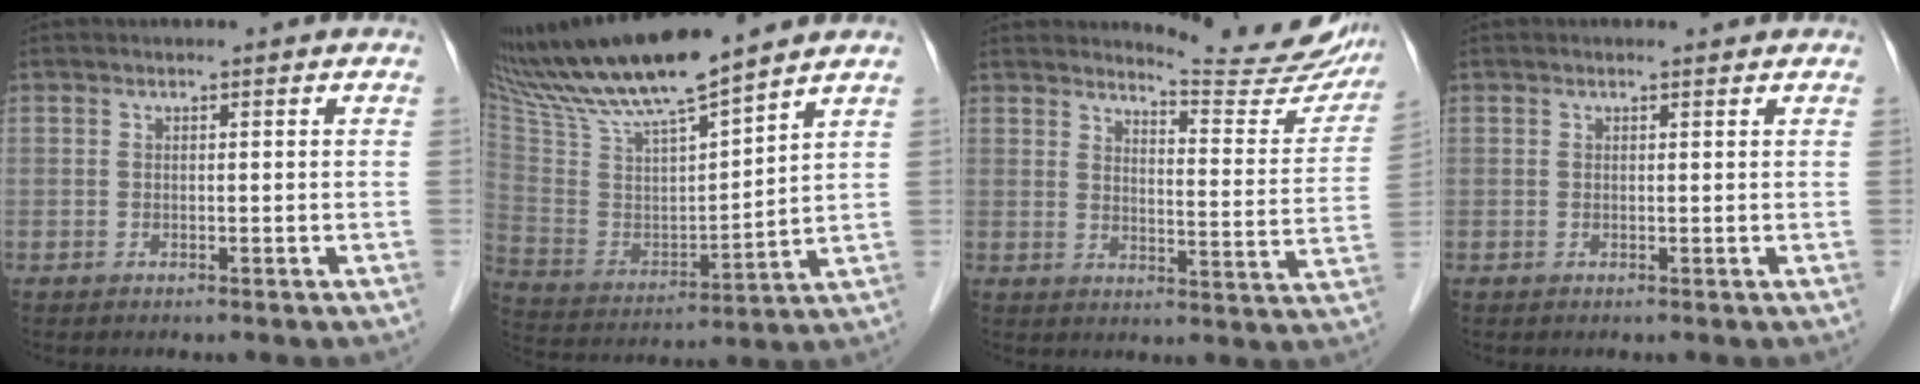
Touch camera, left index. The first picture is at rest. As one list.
[{"total": 18.0, "force": [15.8, 0.5, 8.7], "torque": [-0.167, 0.001, 0.299]}, {"total": 14.4, "force": [14.0, 1.1, 2.9], "torque": [-0.030, -0.083, 0.154]}, {"total": 0.7, "force": [0.7, 0.1, 0.1], "torque": [-0.012, 0.003, 0.009]}]